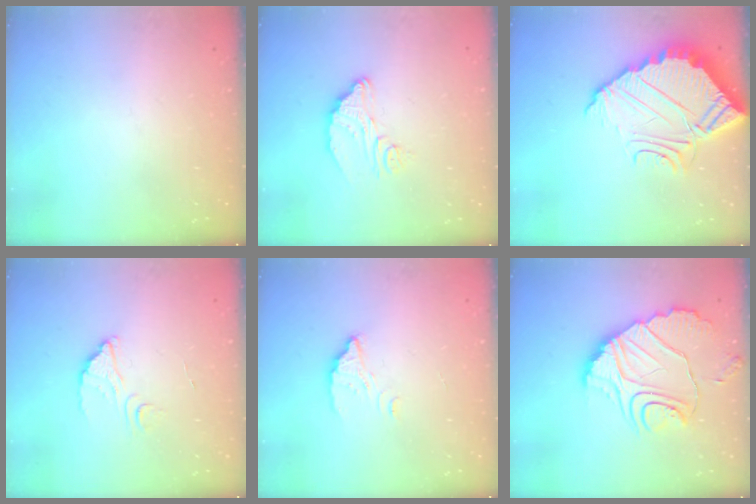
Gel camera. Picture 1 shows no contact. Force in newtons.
{"total": 9.4, "press": 9.4, "slide": 0.7}
{"total": 12.3, "press": 12.2, "slide": 1.0}
{"total": 3.7, "press": 3.7, "slide": 0.1}
{"total": 2.8, "press": 2.8, "slide": 0.2}
{"total": 13.2, "press": 13.2, "slide": 1.1}